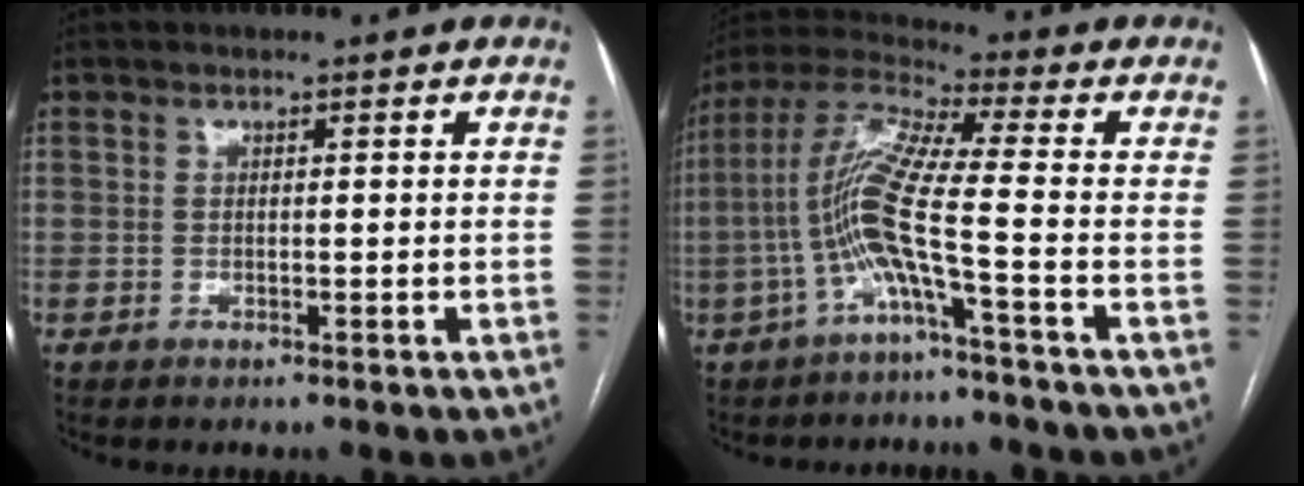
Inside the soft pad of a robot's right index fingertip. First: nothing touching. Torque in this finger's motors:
{"motor_torque": [1.63, -0.50, 0.47, 0.13]}